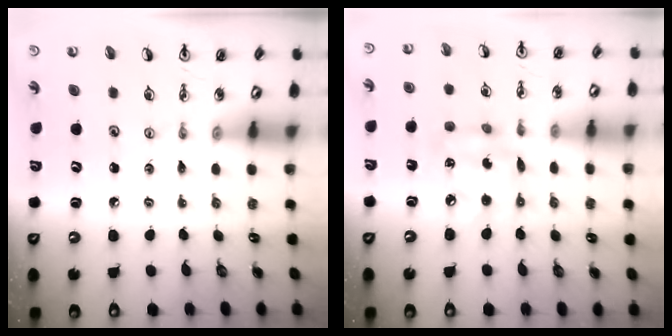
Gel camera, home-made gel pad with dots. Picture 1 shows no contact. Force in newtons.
{"total": 9.0, "press": 9.0, "slide": 0.6}